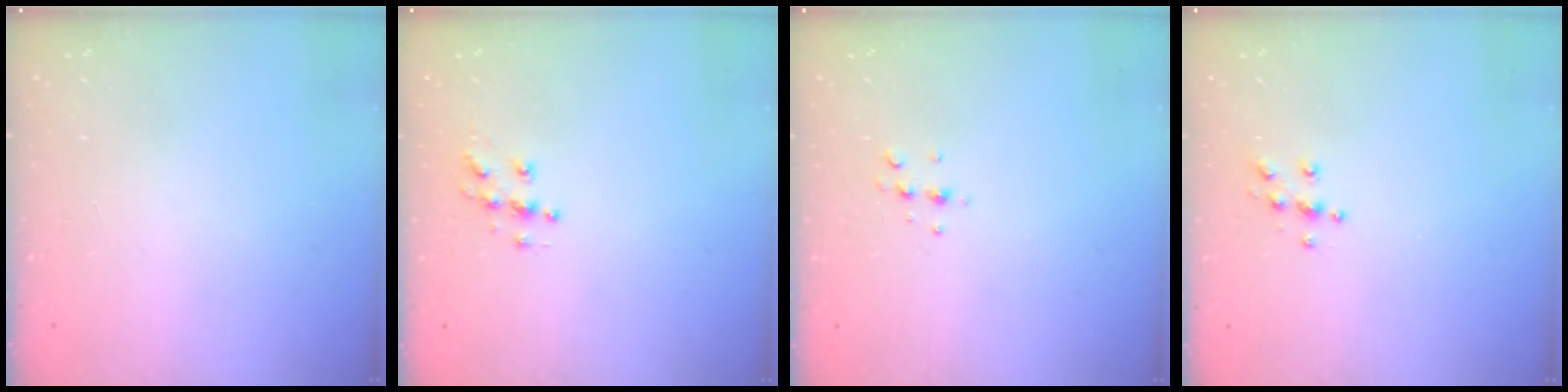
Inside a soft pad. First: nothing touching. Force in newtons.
{"total": 5.7, "press": 5.7, "slide": 0.4}
{"total": 4.7, "press": 4.6, "slide": 0.6}
{"total": 5.5, "press": 5.5, "slide": 0.4}